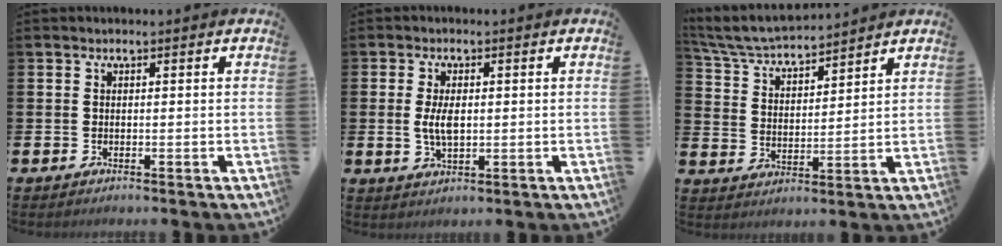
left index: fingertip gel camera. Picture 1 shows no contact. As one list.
[{"total": 4.0, "force": [0.3, 1.9, 3.5], "torque": [-0.062, 0.003, 0.002]}, {"total": 5.7, "force": [5.6, 0.8, 1.2], "torque": [-0.053, -0.037, 0.097]}]